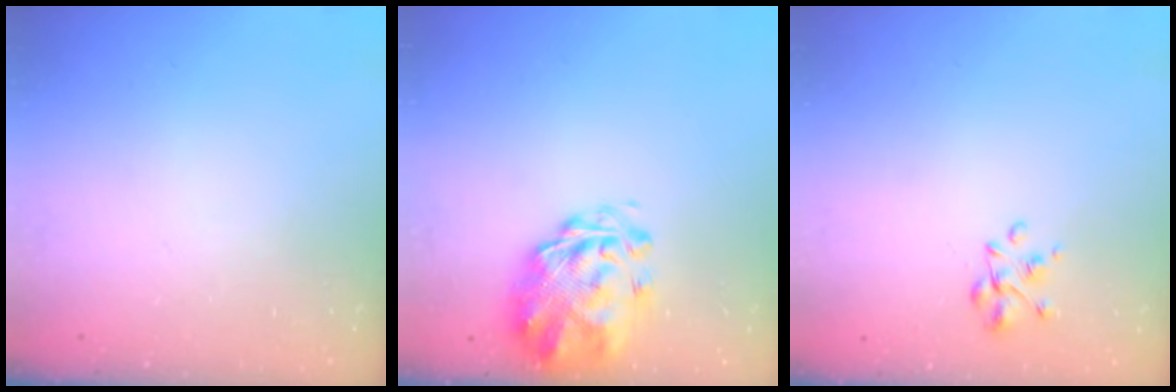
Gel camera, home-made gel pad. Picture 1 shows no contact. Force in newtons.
{"total": 3.3, "press": 2.9, "slide": 1.7}
{"total": 3.7, "press": 3.5, "slide": 1.2}